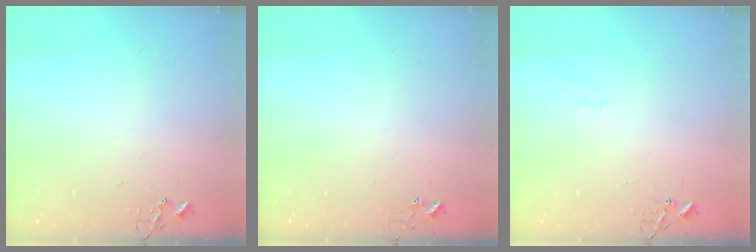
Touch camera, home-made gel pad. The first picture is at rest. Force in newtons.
{"total": 3.4, "press": 3.4, "slide": 0.3}
{"total": 5.6, "press": 5.6, "slide": 0.7}